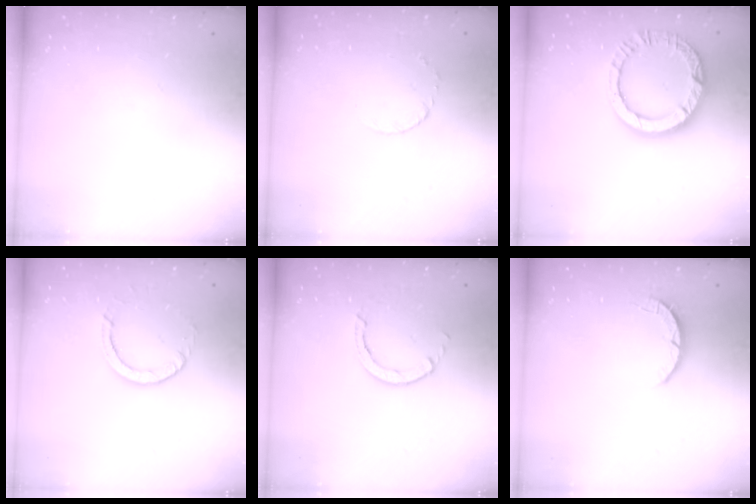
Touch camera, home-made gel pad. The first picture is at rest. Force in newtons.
{"total": 3.1, "press": 3.1, "slide": 0.3}
{"total": 12.7, "press": 12.6, "slide": 1.2}
{"total": 5.6, "press": 5.6, "slide": 0.4}
{"total": 2.6, "press": 2.6, "slide": 0.3}
{"total": 2.5, "press": 2.4, "slide": 0.4}